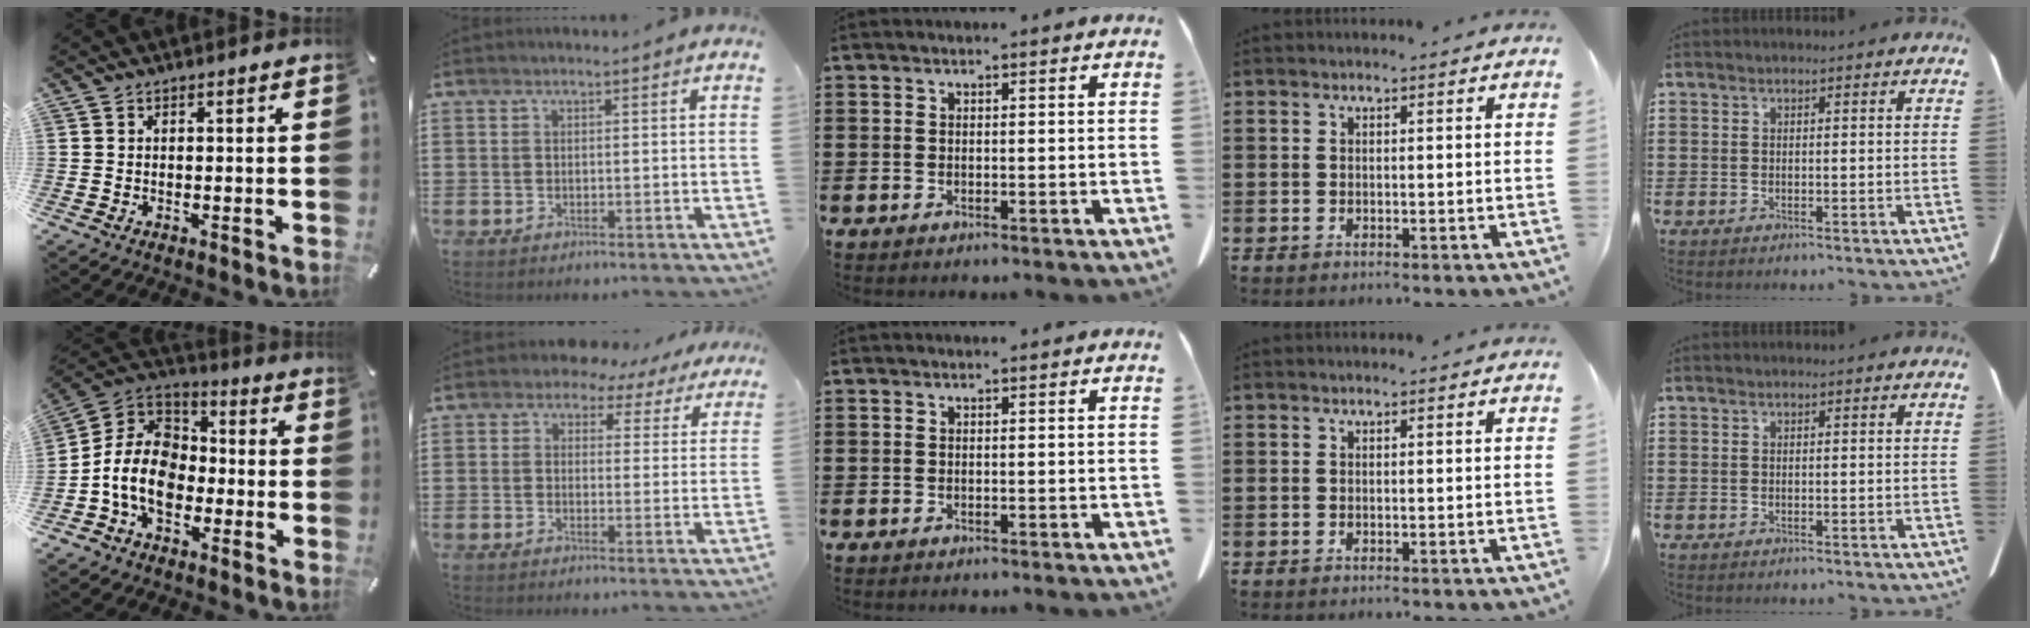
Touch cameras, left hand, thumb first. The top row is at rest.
{"thumb": {"total": 11.9, "force": [-4.8, 8.6, 6.6], "torque": [-0.164, 0.019, -0.095]}, "index": {"total": 3.4, "force": [2.6, 2.1, 0.8], "torque": [-0.023, -0.005, 0.043]}}